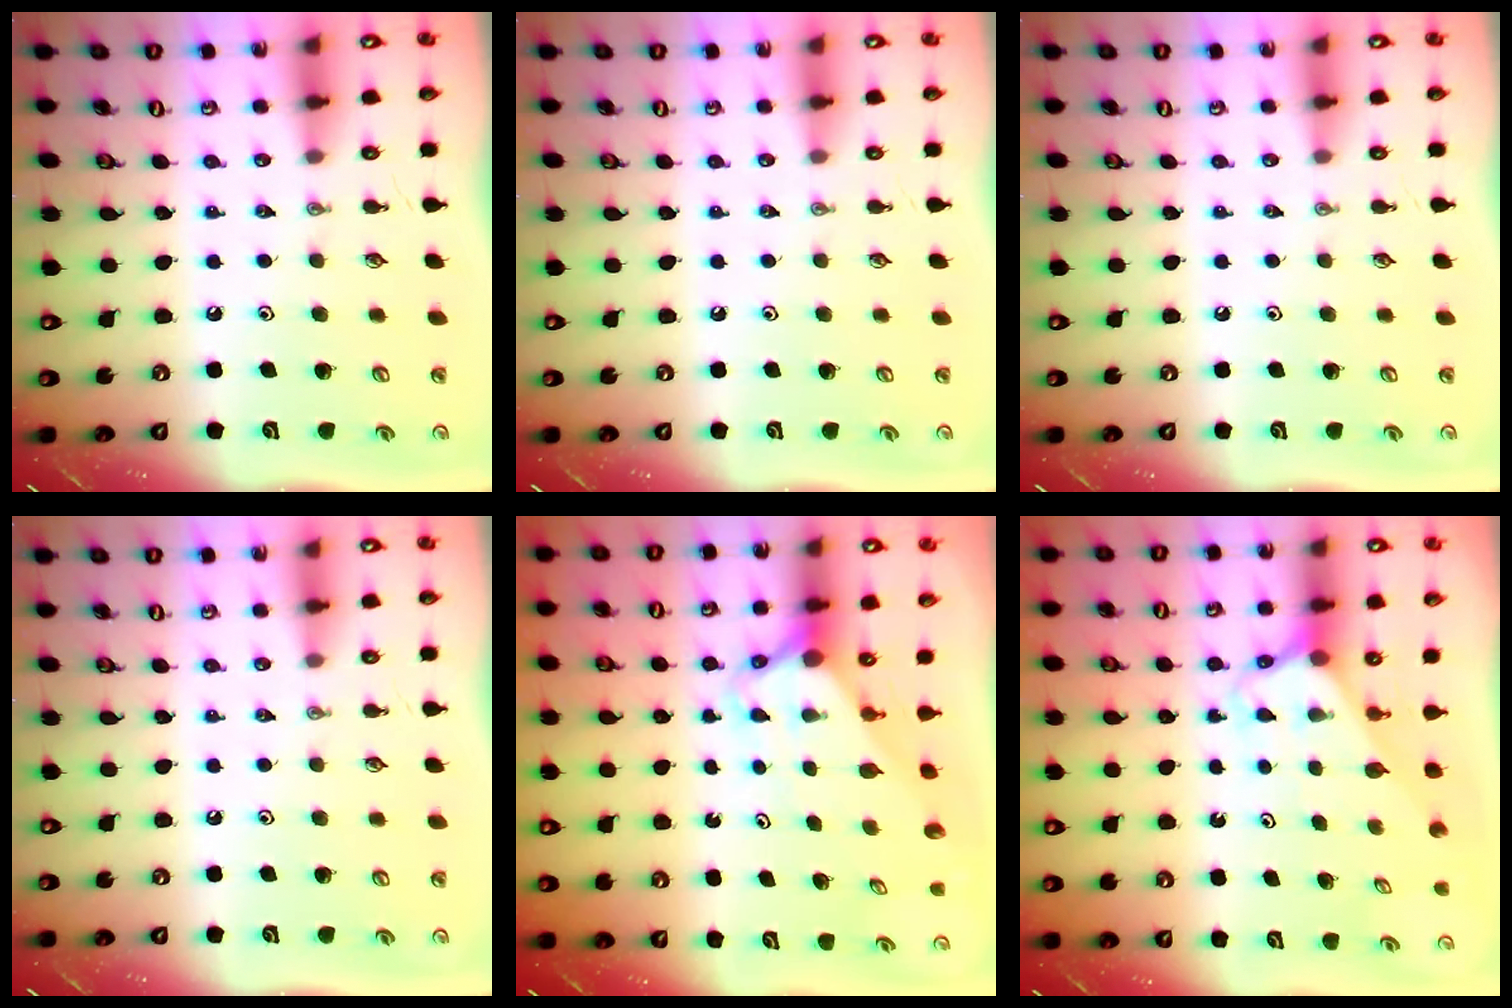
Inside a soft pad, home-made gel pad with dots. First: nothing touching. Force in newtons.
{"total": 0.0}
{"total": 0.0}
{"total": 0.0}
{"total": 2.9, "press": 2.9, "slide": 0.2}
{"total": 2.7, "press": 2.7, "slide": 0.1}